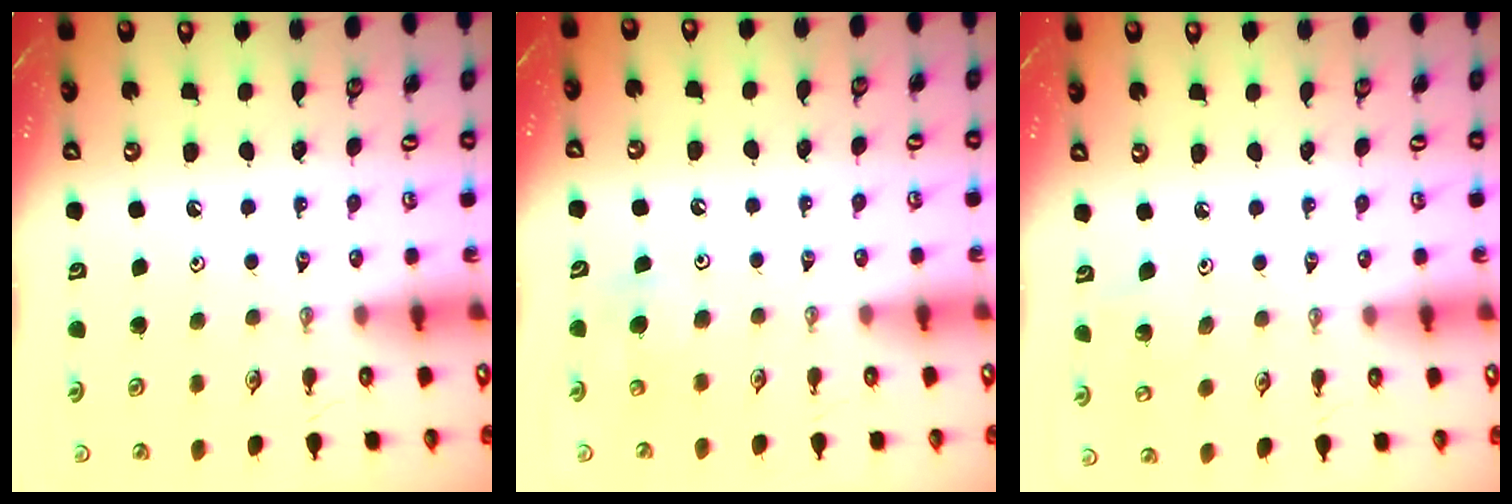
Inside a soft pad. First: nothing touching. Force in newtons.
{"total": 5.0, "press": 4.9, "slide": 0.9}
{"total": 5.7, "press": 5.7, "slide": 0.4}